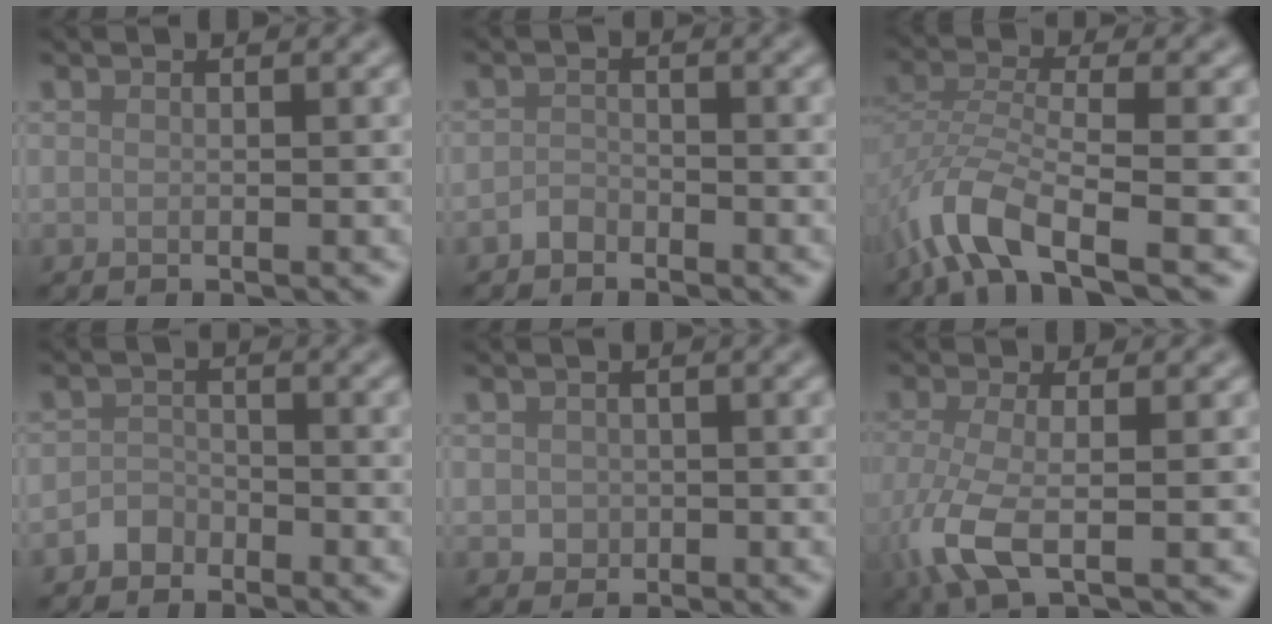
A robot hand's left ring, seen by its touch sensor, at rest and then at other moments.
{"total": 1.3, "force": [-1.0, 0.8, 0.2], "torque": [0.000, 0.005, -0.021]}
{"total": 6.1, "force": [-3.5, 2.1, 4.5], "torque": [-0.097, -0.005, -0.081]}
{"total": 1.7, "force": [-1.3, 1.2, 0.2], "torque": [0.004, 0.009, -0.026]}
{"total": 1.4, "force": [-0.1, 1.3, 0.4], "torque": [-0.002, -0.006, -0.003]}
{"total": 5.3, "force": [-1.8, 1.9, 4.6], "torque": [-0.117, -0.014, -0.042]}